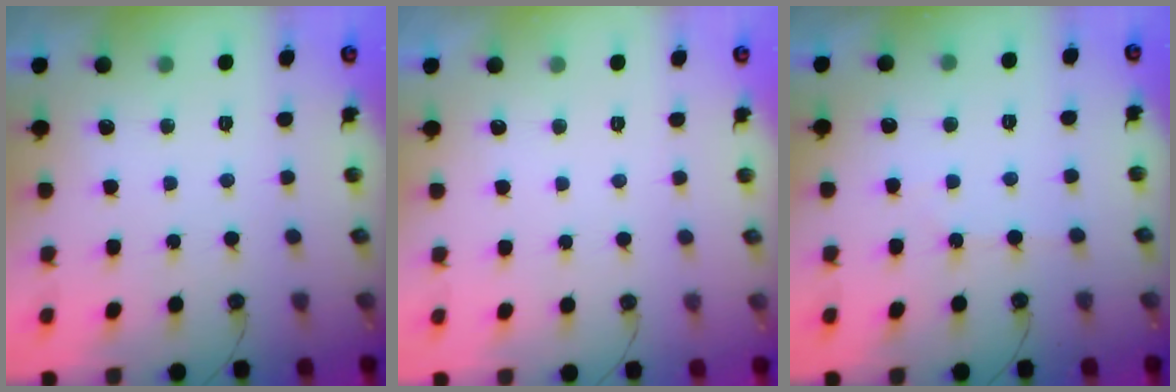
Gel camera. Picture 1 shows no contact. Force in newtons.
{"total": 0.0}
{"total": 1.8, "press": 1.8, "slide": 0.3}